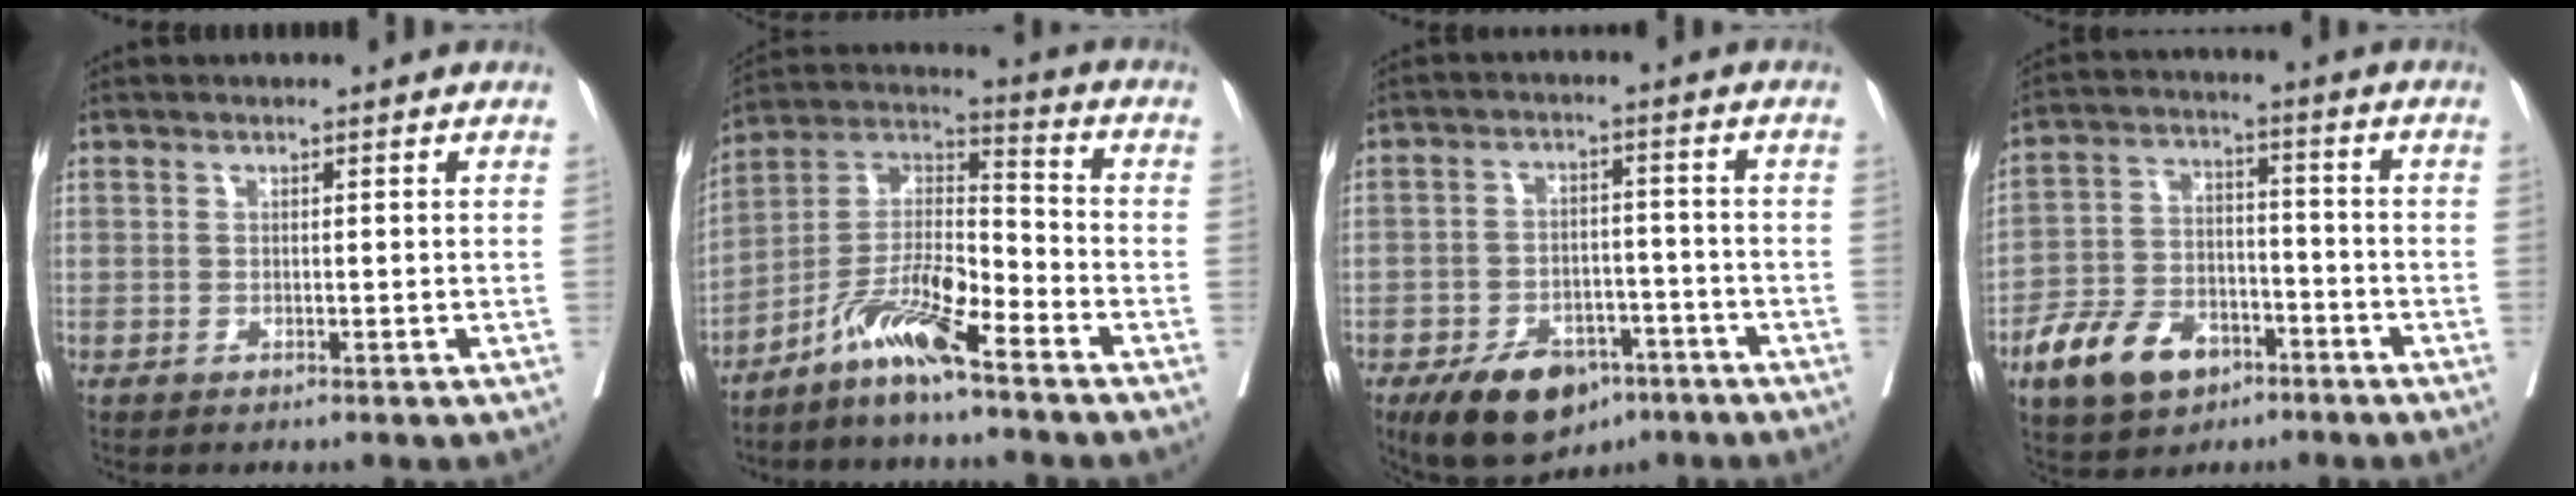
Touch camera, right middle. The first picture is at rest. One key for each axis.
{"total": 10.5, "fx": -7.3, "fy": 1.0, "fz": 7.5, "tx": -0.152, "ty": 0.003, "tz": -0.144}
{"total": 11.3, "fx": -7.3, "fy": 6.0, "fz": 6.2, "tx": -0.094, "ty": -0.002, "tz": -0.114}
{"total": 10.5, "fx": -6.1, "fy": 6.4, "fz": 5.6, "tx": -0.113, "ty": 0.008, "tz": -0.104}